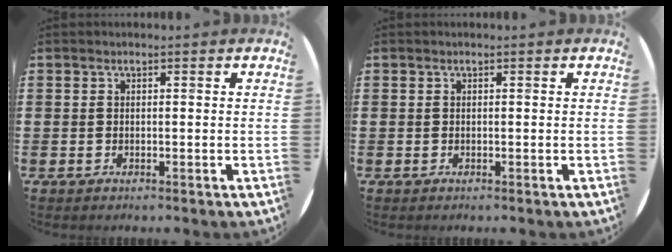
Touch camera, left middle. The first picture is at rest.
{"total": 0.0}